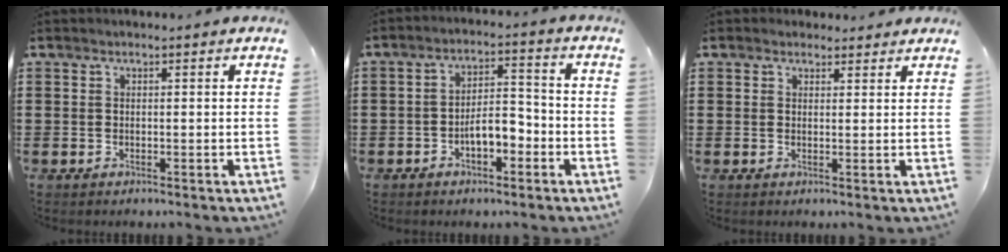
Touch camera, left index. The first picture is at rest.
{"total": 5.5, "force": [-2.8, 2.4, 4.1], "torque": [-0.078, 0.011, -0.054]}
{"total": 1.7, "force": [1.6, 0.7, 0.2], "torque": [-0.007, 0.006, 0.031]}